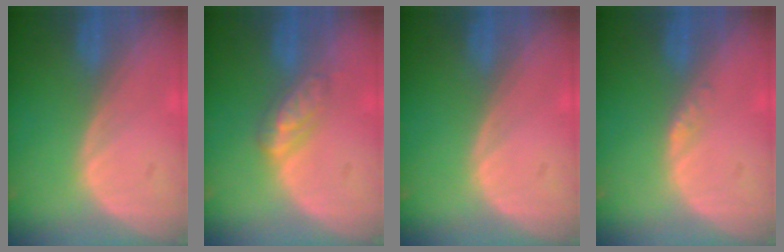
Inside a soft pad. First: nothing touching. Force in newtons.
{"total": 4.7, "press": 4.4, "slide": 1.4}
{"total": 0.0}
{"total": 1.1, "press": 1.1, "slide": 0.1}